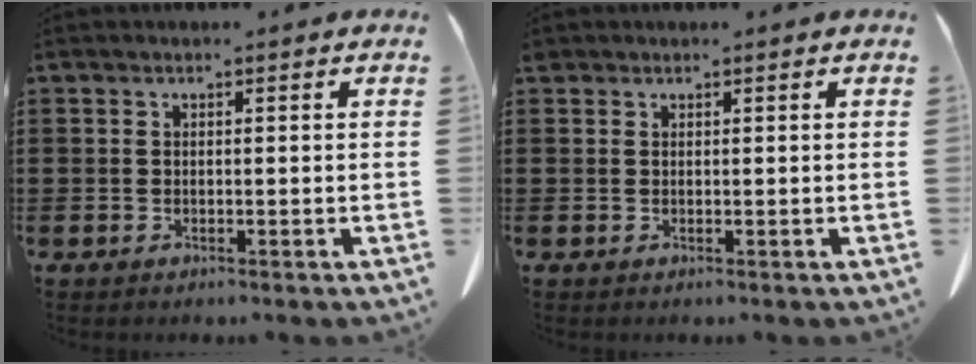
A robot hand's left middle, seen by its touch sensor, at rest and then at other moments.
{"total": 0.5, "force": [0.4, 0.3, 0.1], "torque": [-0.004, 0.003, 0.007]}